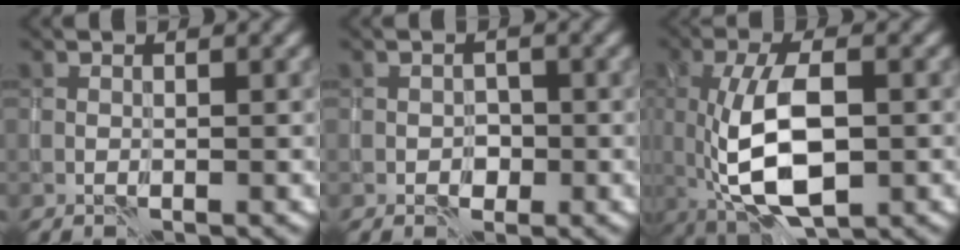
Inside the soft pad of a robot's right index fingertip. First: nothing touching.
{"total": 1.3, "force": [-0.4, 1.1, 0.6], "torque": [-0.009, -0.004, -0.006]}
{"total": 8.5, "force": [-0.8, 3.7, 7.6], "torque": [-0.152, -0.005, -0.010]}